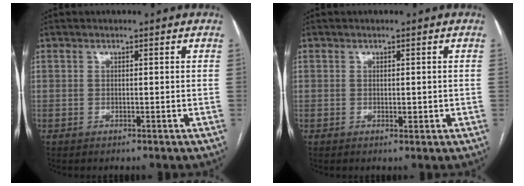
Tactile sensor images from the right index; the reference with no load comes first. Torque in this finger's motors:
{"motor_torque": [0.09, 0.18, 0.14, 0.07]}